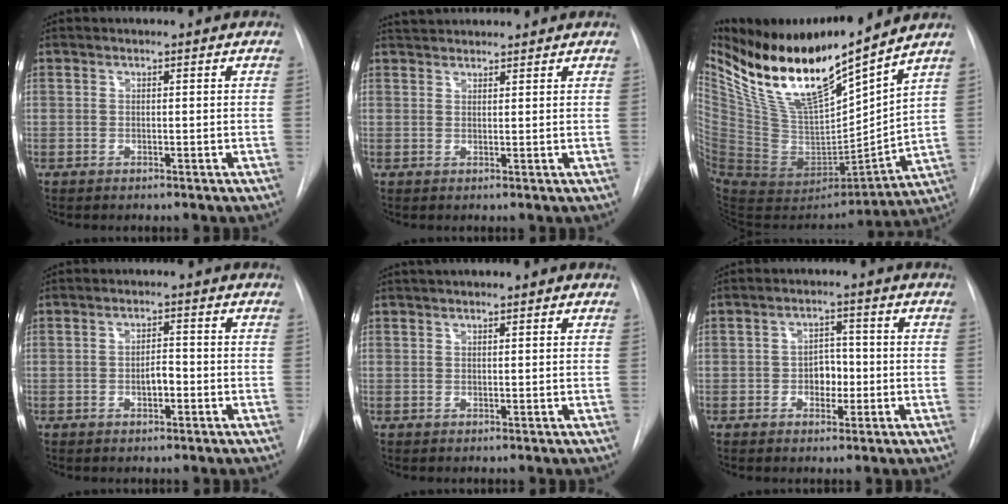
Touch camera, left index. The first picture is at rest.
{"total": 4.1, "force": [3.9, 0.8, 0.9], "torque": [-0.015, 0.036, 0.065]}
{"total": 19.3, "force": [15.1, 3.0, 11.7], "torque": [-0.213, -0.026, 0.291]}
{"total": 2.6, "force": [-0.9, 1.1, 2.2], "torque": [-0.034, 0.001, -0.013]}
{"total": 3.1, "force": [2.0, 0.8, 2.2], "torque": [-0.037, 0.019, 0.028]}
{"total": 3.8, "force": [-0.9, 2.6, 2.7], "torque": [-0.035, 0.007, -0.014]}